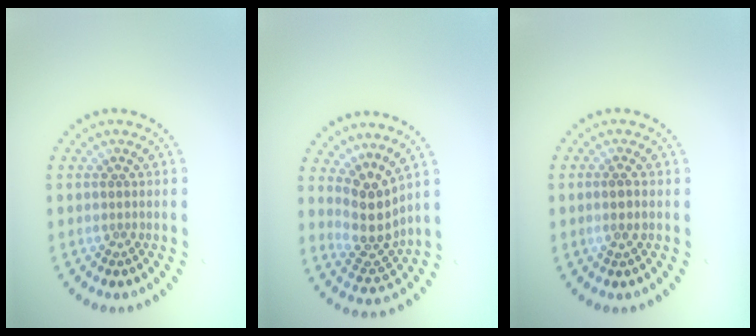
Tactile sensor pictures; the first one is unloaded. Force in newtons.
{"total": 3.8, "press": 2.9, "slide": 2.6}
{"total": 0.9, "press": 0.8, "slide": 0.5}